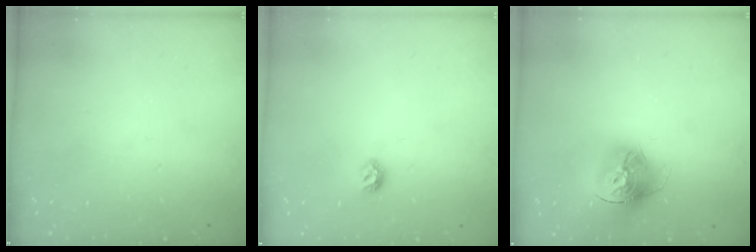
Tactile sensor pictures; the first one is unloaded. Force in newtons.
{"total": 5.5, "press": 5.4, "slide": 1.2}
{"total": 15.9, "press": 15.9, "slide": 1.5}